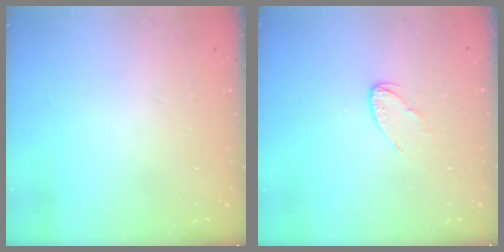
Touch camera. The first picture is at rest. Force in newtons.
{"total": 5.0, "press": 4.9, "slide": 0.4}